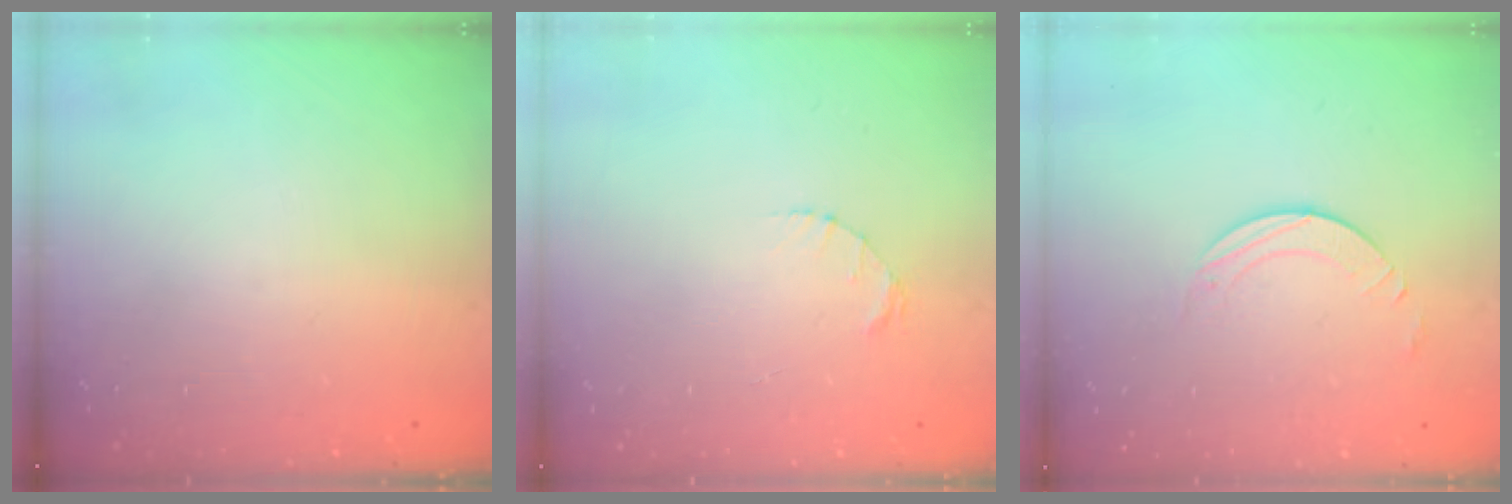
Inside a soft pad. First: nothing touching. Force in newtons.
{"total": 1.4, "press": 1.4, "slide": 0.2}
{"total": 2.7, "press": 2.7, "slide": 0.2}